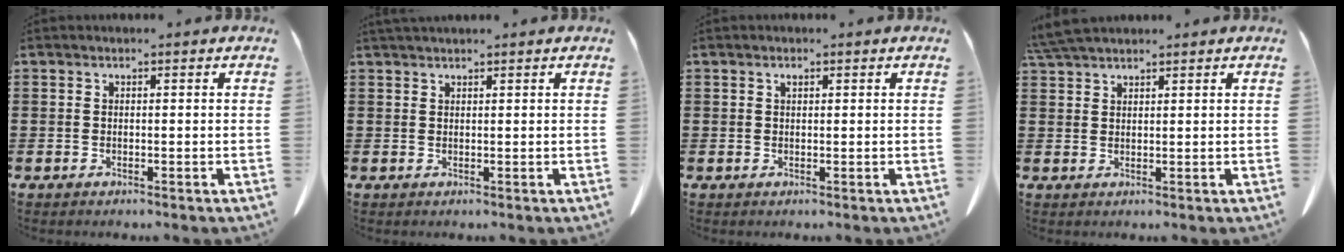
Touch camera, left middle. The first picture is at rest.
{"total": 1.1, "force": [1.1, 0.0, 0.4], "torque": [-0.010, -0.002, 0.022]}
{"total": 0.7, "force": [0.4, 0.2, 0.5], "torque": [-0.012, -0.001, 0.009]}
{"total": 4.2, "force": [3.8, 0.6, 1.8], "torque": [-0.046, -0.004, 0.074]}